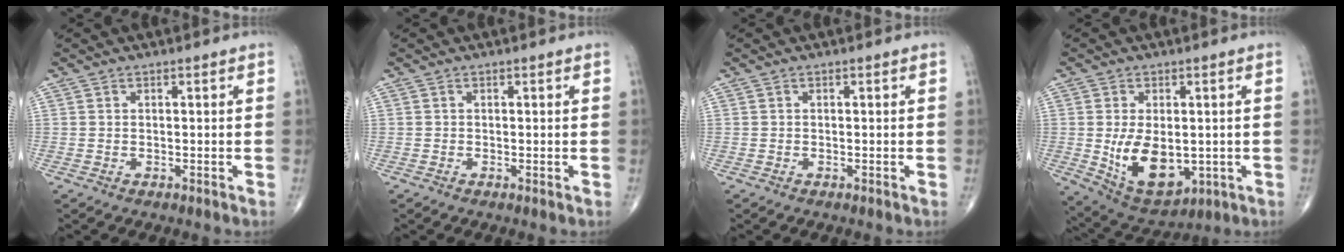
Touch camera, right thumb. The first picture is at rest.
{"total": 0.0}
{"total": 0.0}
{"total": 12.3, "force": [-1.2, 7.3, 9.8], "torque": [-0.146, -0.014, 0.006]}